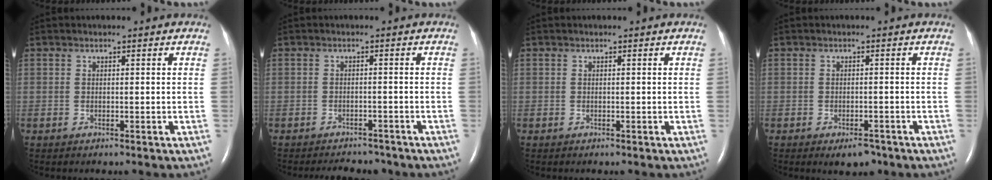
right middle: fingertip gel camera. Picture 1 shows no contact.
{"total": 5.2, "force": [-4.8, 1.8, 0.8], "torque": [-0.015, -0.004, -0.060]}
{"total": 0.0}
{"total": 3.0, "force": [-2.0, 1.4, 1.7], "torque": [-0.025, -0.002, -0.020]}